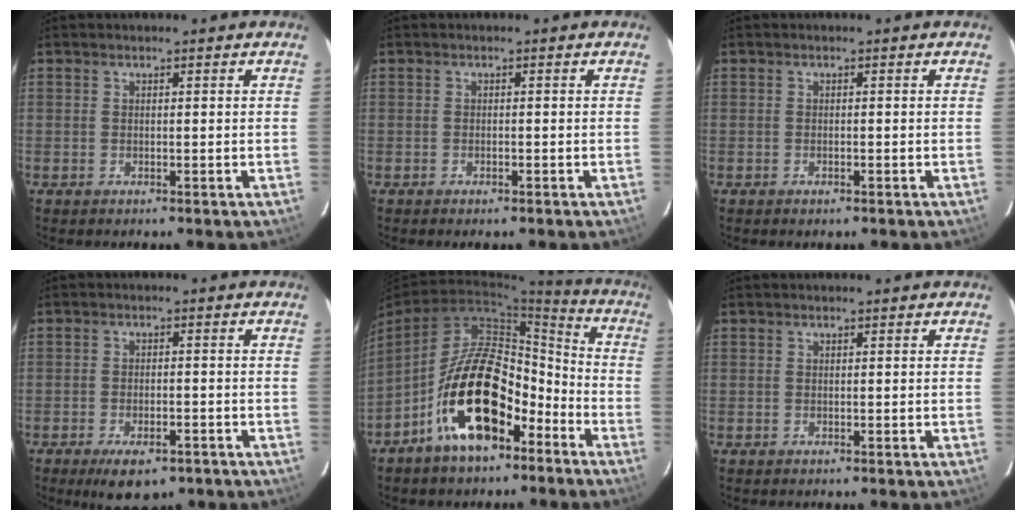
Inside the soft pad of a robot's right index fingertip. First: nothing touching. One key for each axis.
{"total": 1.0, "fx": -0.8, "fy": 0.4, "fz": 0.5, "tx": -0.008, "ty": -0.001, "tz": -0.013}
{"total": 0.8, "fx": -0.6, "fy": 0.5, "fz": 0.4, "tx": -0.005, "ty": 0.000, "tz": -0.008}
{"total": 7.7, "fx": -5.1, "fy": 3.2, "fz": 4.7, "tx": -0.096, "ty": -0.015, "tz": -0.070}
{"total": 16.5, "fx": -9.3, "fy": 8.1, "fz": 10.9, "tx": -0.175, "ty": 0.032, "tz": -0.144}
{"total": 0.0}